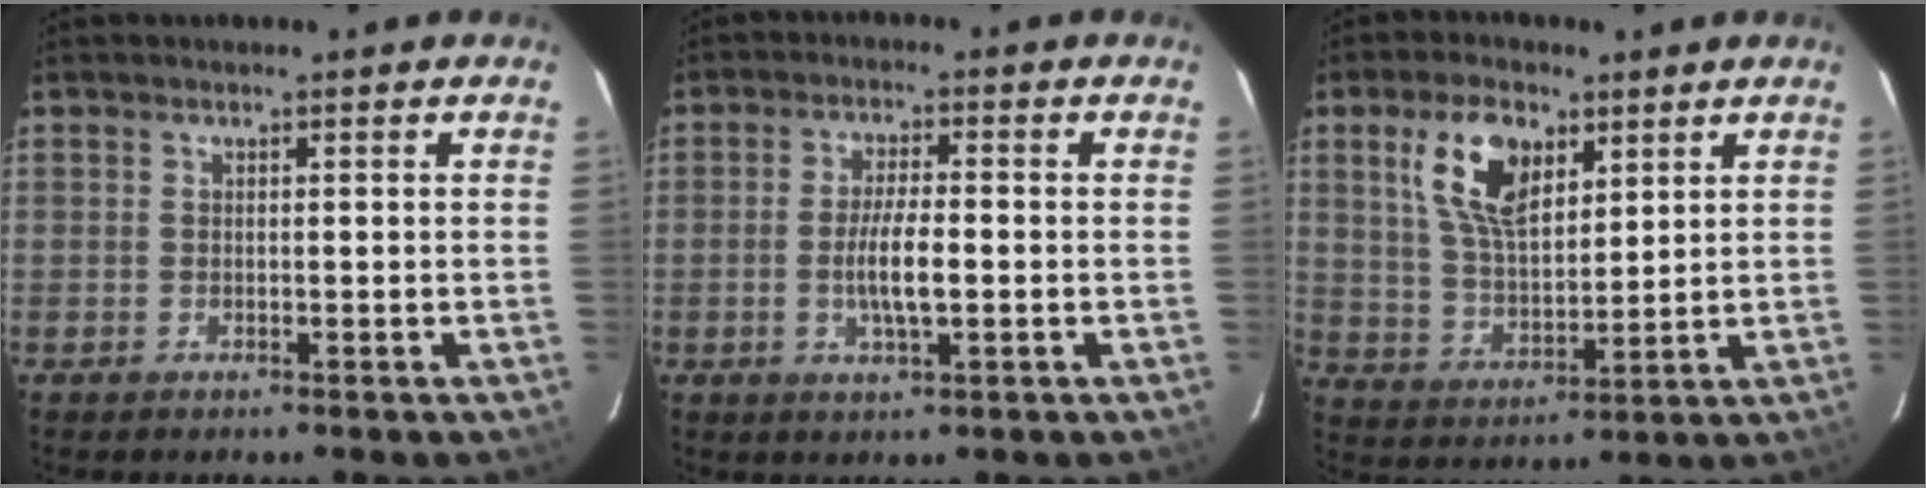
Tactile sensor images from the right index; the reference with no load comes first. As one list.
[{"total": 6.3, "force": [-1.2, 1.4, 6.0], "torque": [-0.115, -0.001, -0.020]}, {"total": 11.9, "force": [5.5, 6.1, 8.6], "torque": [-0.162, 0.016, 0.112]}]